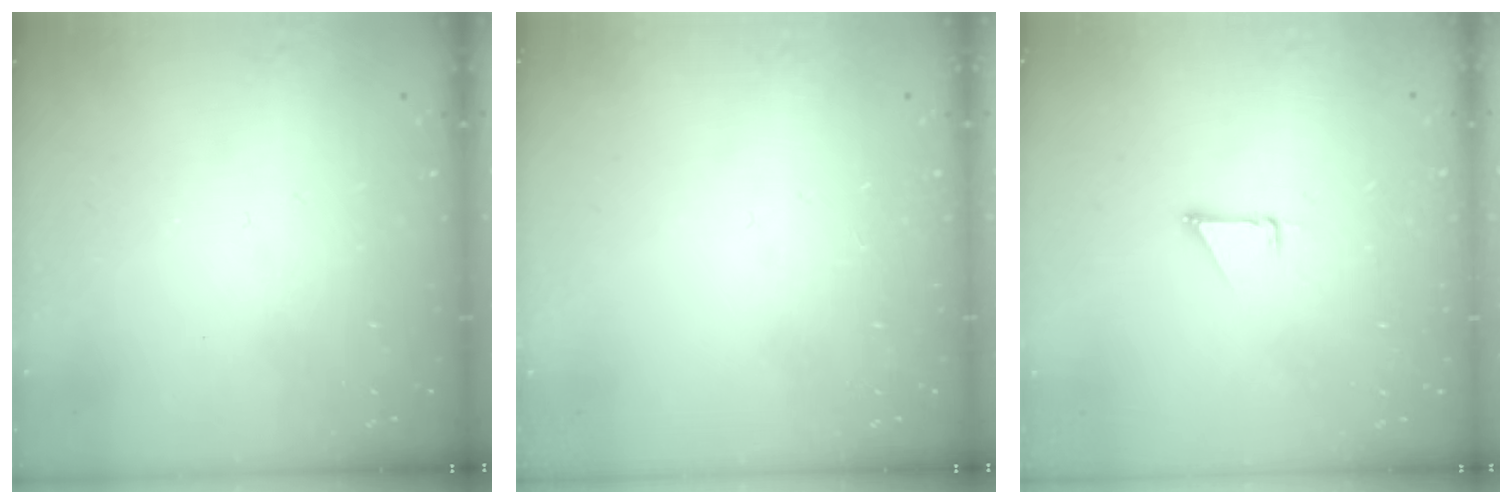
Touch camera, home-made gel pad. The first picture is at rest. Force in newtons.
{"total": 0.0}
{"total": 1.5, "press": 1.5, "slide": 0.1}